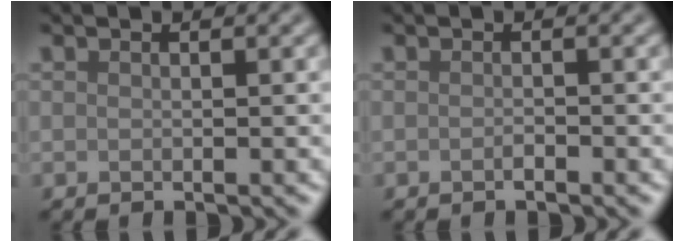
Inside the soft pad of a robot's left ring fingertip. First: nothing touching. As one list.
[{"total": 0.6, "force": [-0.4, 0.1, 0.4], "torque": [-0.008, 0.000, -0.007]}]